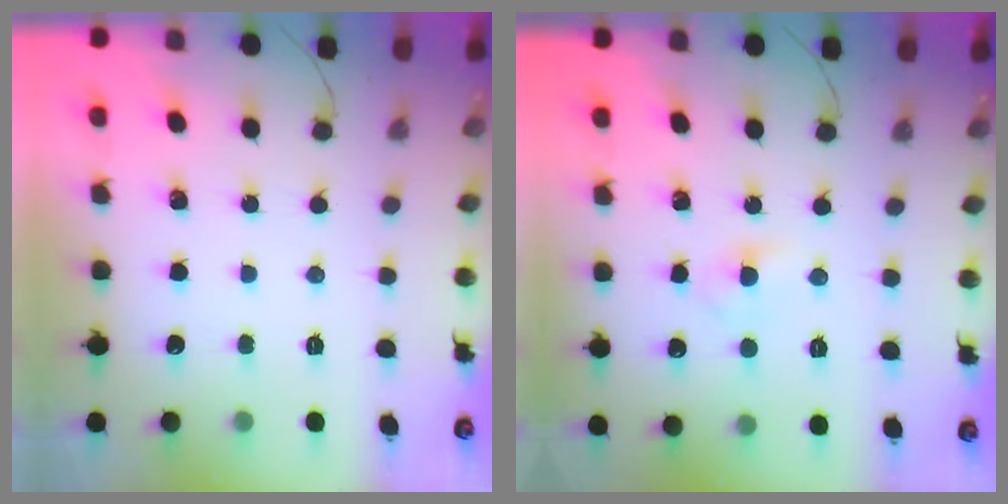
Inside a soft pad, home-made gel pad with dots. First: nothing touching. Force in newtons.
{"total": 3.2, "press": 2.9, "slide": 1.2}